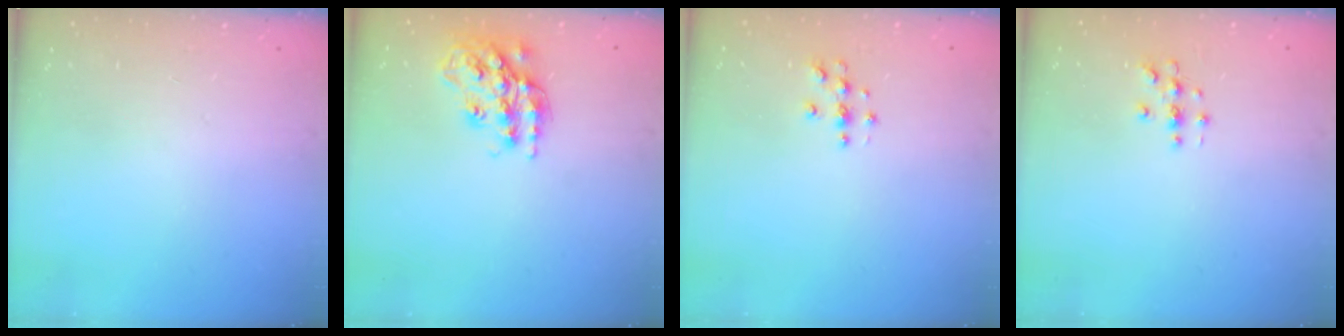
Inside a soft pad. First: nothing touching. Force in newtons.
{"total": 17.5, "press": 17.5, "slide": 1.3}
{"total": 3.7, "press": 3.7, "slide": 0.5}
{"total": 2.9, "press": 2.9, "slide": 0.3}